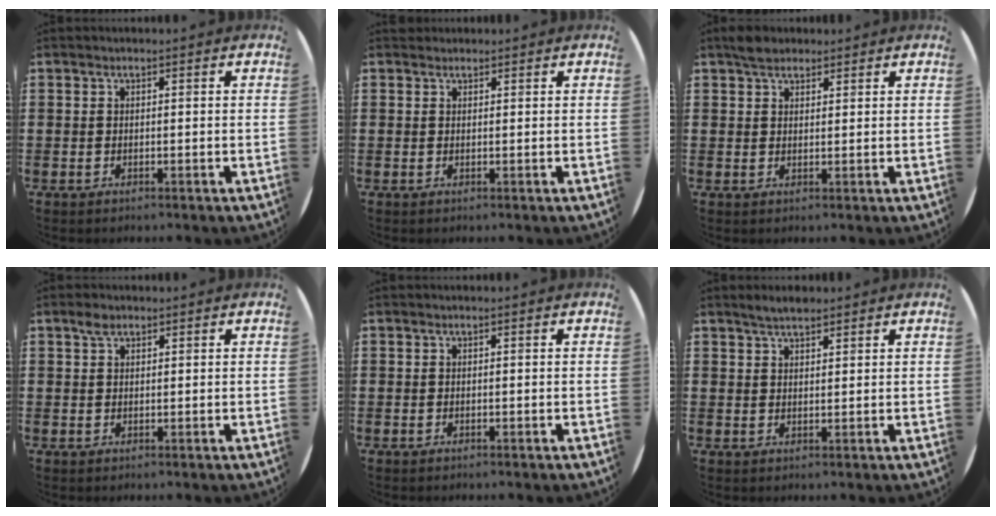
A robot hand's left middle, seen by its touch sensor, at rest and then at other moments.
{"total": 0.7, "force": [0.6, 0.3, -0.1], "torque": [0.001, 0.004, 0.012]}
{"total": 2.5, "force": [2.2, 1.1, 0.6], "torque": [-0.008, 0.004, 0.041]}
{"total": 1.7, "force": [1.2, 0.9, 0.8], "torque": [-0.010, 0.002, 0.021]}
{"total": 0.0}
{"total": 2.5, "force": [2.2, 0.6, 0.9], "torque": [-0.020, 0.004, 0.041]}